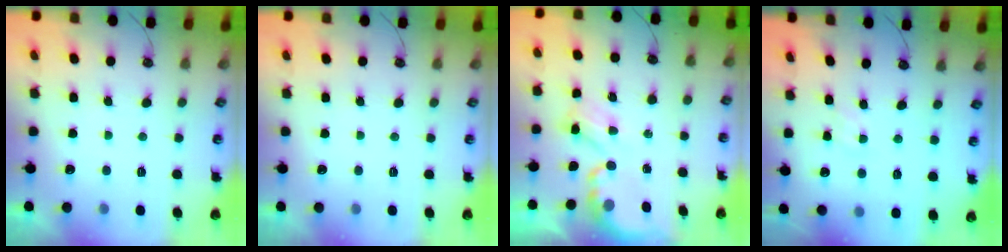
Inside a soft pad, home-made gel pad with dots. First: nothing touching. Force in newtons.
{"total": 0.0}
{"total": 3.7, "press": 3.7, "slide": 0.2}
{"total": 0.9, "press": 0.9, "slide": 0.2}